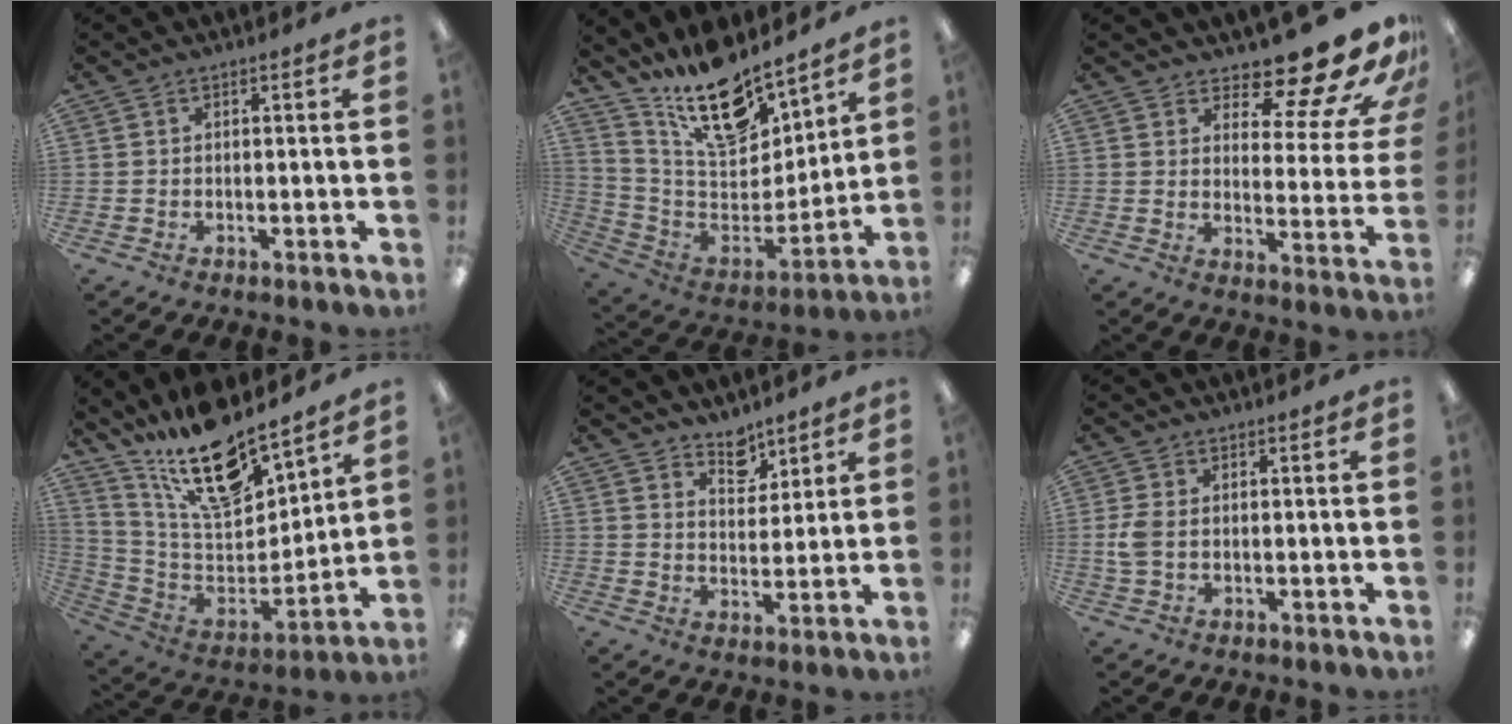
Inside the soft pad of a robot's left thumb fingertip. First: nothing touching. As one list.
[{"total": 20.0, "force": [15.5, 7.9, 9.8], "torque": [-0.165, -0.112, 0.274]}, {"total": 14.7, "force": [12.4, 3.8, 6.9], "torque": [-0.109, -0.100, 0.205]}, {"total": 20.5, "force": [16.1, 6.4, 11.0], "torque": [-0.200, -0.109, 0.281]}, {"total": 6.7, "force": [5.7, 3.2, 1.3], "torque": [-0.006, -0.042, 0.103]}, {"total": 4.4, "force": [0.0, 2.8, 3.4], "torque": [-0.076, -0.002, -0.006]}]